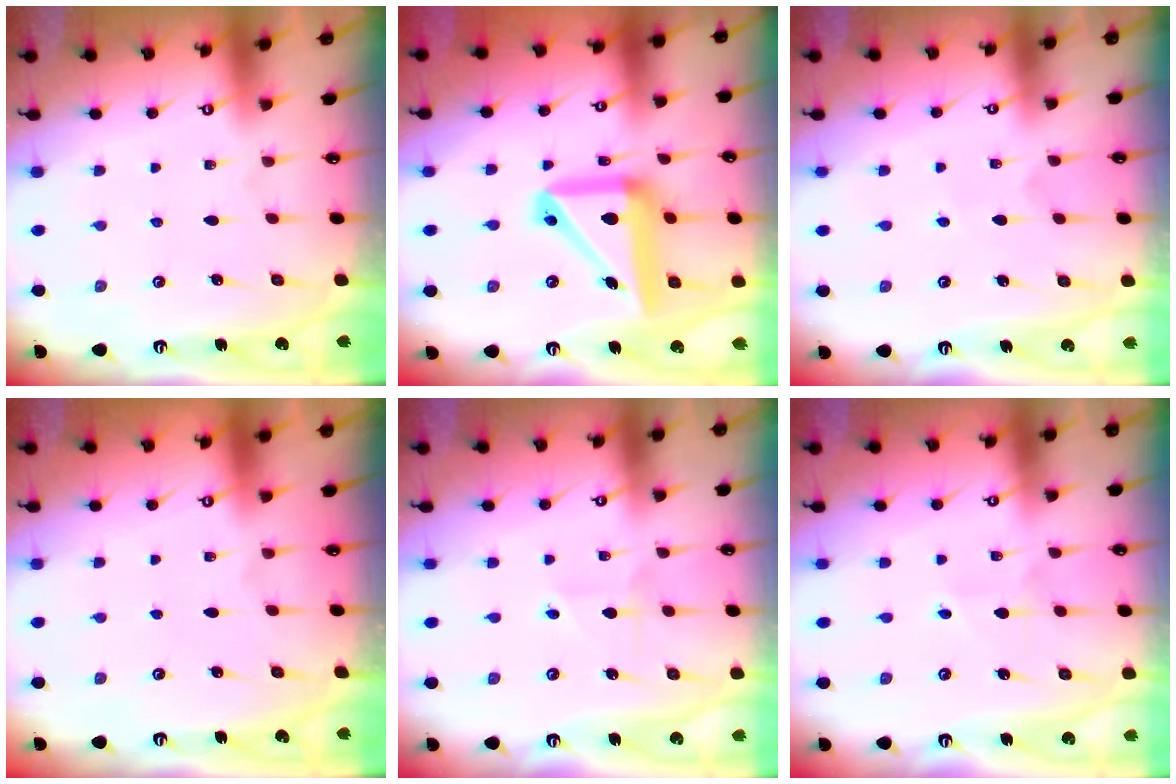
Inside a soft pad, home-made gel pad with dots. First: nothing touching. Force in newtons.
{"total": 17.3, "press": 17.2, "slide": 1.9}
{"total": 3.2, "press": 3.2, "slide": 0.4}
{"total": 0.0}
{"total": 3.4, "press": 3.3, "slide": 0.5}
{"total": 2.8, "press": 2.7, "slide": 0.4}